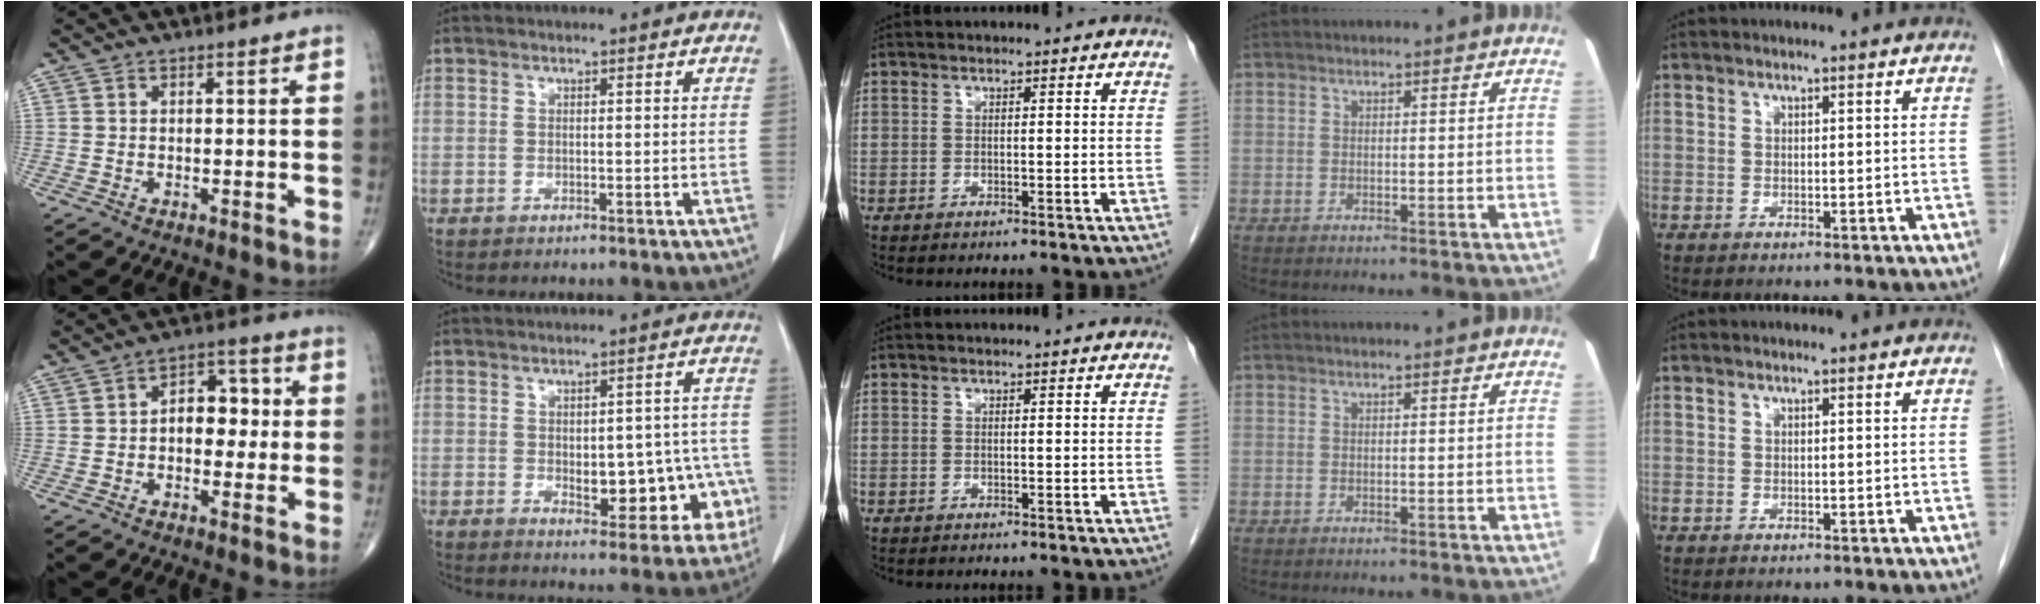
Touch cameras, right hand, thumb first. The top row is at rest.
{"thumb": {"total": 8.2, "force": [0.0, 5.4, 6.2], "torque": [-0.052, 0.025, -0.008]}, "index": {"total": 11.7, "force": [-2.9, 6.2, 9.5], "torque": [-0.100, 0.021, -0.025]}}